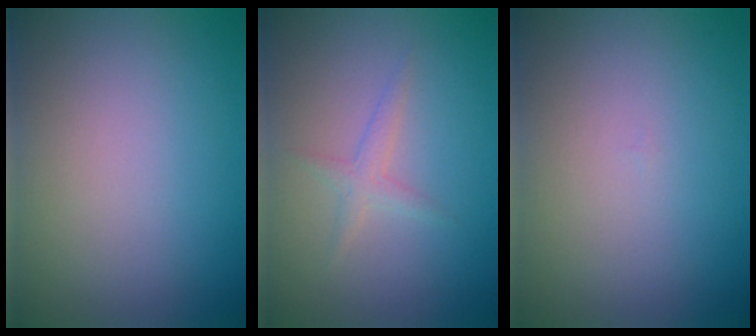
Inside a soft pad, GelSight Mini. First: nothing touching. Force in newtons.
{"total": 1.3, "press": 1.3, "slide": 0.1}
{"total": 0.0}